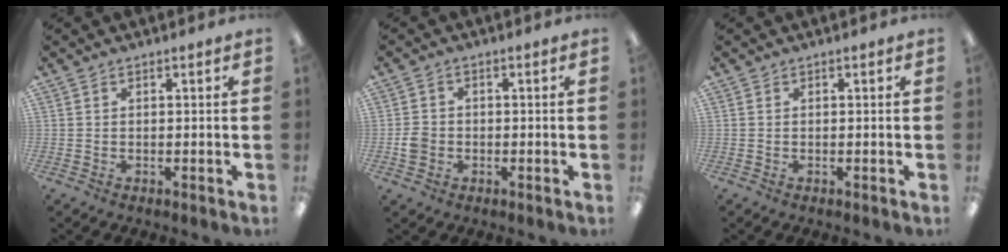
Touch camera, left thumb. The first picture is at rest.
{"total": 3.4, "force": [-0.8, 2.9, 1.6], "torque": [-0.026, 0.007, -0.014]}
{"total": 0.0}